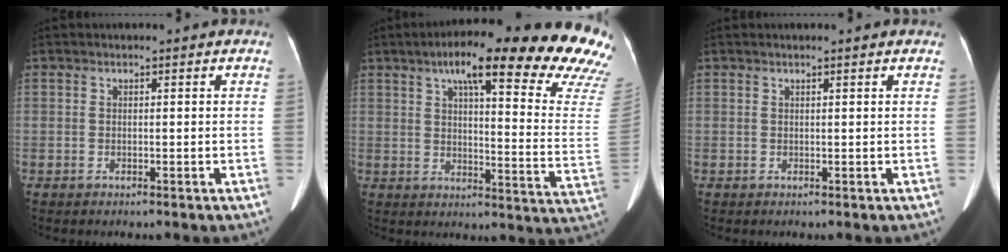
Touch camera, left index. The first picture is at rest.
{"total": 27.4, "force": [20.6, 3.6, 17.7], "torque": [-0.197, -0.035, 0.243]}
{"total": 1.2, "force": [1.0, -0.2, 0.6], "torque": [-0.014, 0.011, 0.016]}